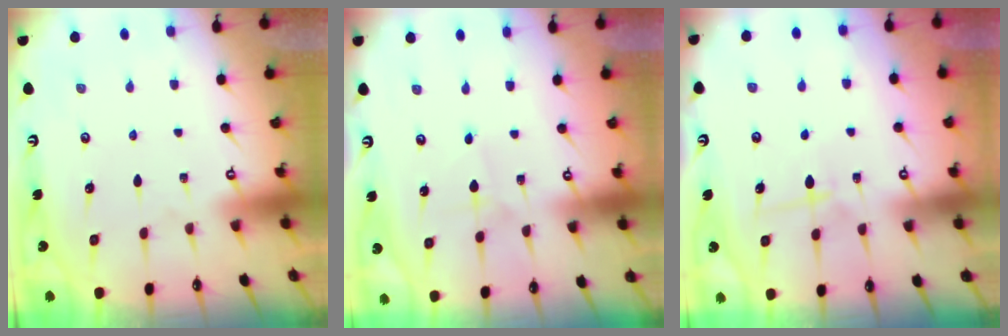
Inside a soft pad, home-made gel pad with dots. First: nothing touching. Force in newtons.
{"total": 0.7, "press": 0.7, "slide": 0.0}
{"total": 5.4, "press": 5.3, "slide": 0.8}